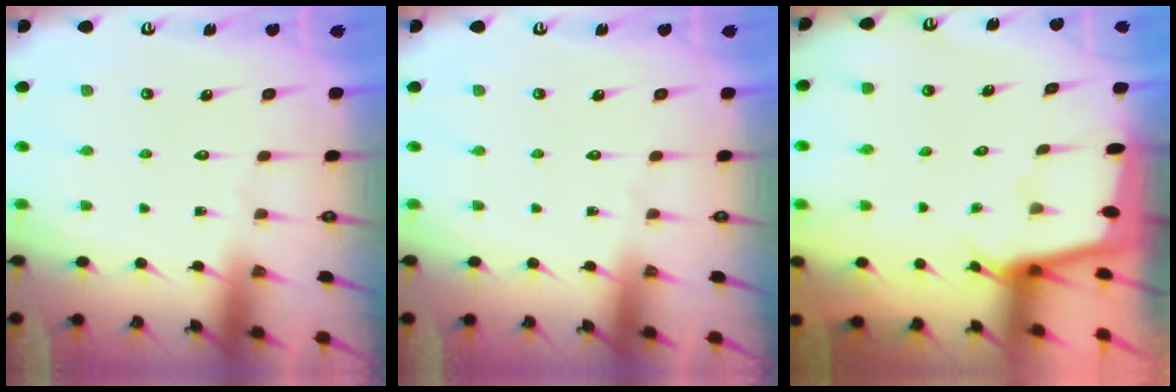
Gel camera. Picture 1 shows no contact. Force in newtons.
{"total": 0.0}
{"total": 1.6, "press": 1.6, "slide": 0.2}